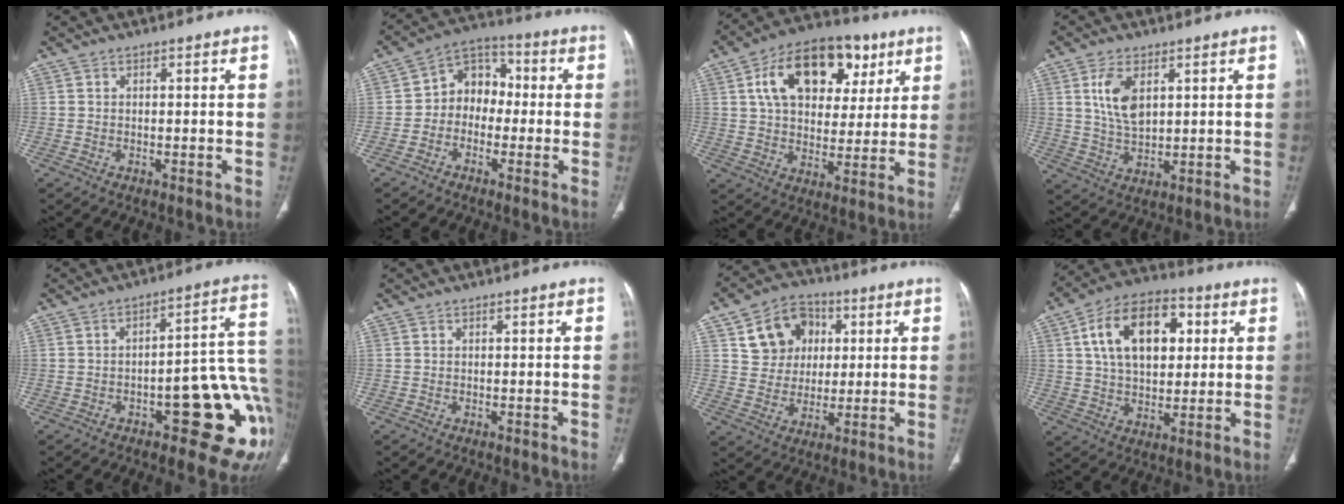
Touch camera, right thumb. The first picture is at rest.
{"total": 8.8, "force": [-0.9, 7.1, 5.1], "torque": [-0.041, 0.039, -0.036]}
{"total": 20.3, "force": [8.1, 13.1, 13.2], "torque": [-0.170, 0.002, 0.125]}
{"total": 7.8, "force": [2.6, 4.2, 6.0], "torque": [-0.112, -0.012, 0.057]}
{"total": 18.8, "force": [-5.8, 6.7, 16.5], "torque": [-0.134, 0.038, -0.063]}
{"total": 0.0}
{"total": 12.1, "force": [4.0, 10.1, 5.4], "torque": [-0.050, 0.000, 0.068]}
{"total": 17.4, "force": [4.8, 10.8, 12.8], "torque": [-0.186, 0.008, 0.078]}